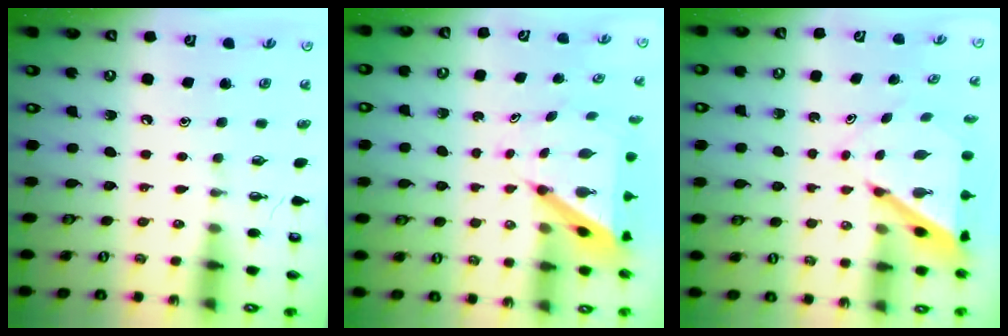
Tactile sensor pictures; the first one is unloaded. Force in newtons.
{"total": 7.0, "press": 7.0, "slide": 0.7}
{"total": 7.4, "press": 7.4, "slide": 0.5}